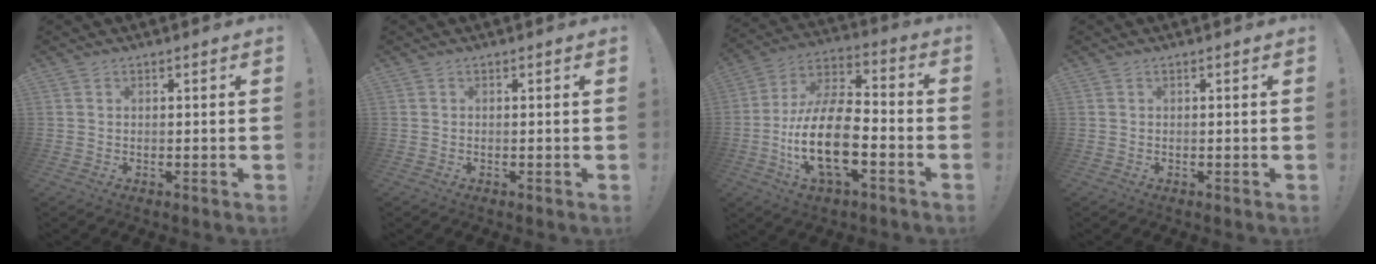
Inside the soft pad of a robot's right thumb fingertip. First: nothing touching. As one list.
[{"total": 0.0}, {"total": 20.5, "force": [-5.8, 9.9, 17.0], "torque": [-0.340, 0.022, -0.097]}, {"total": 0.0}]